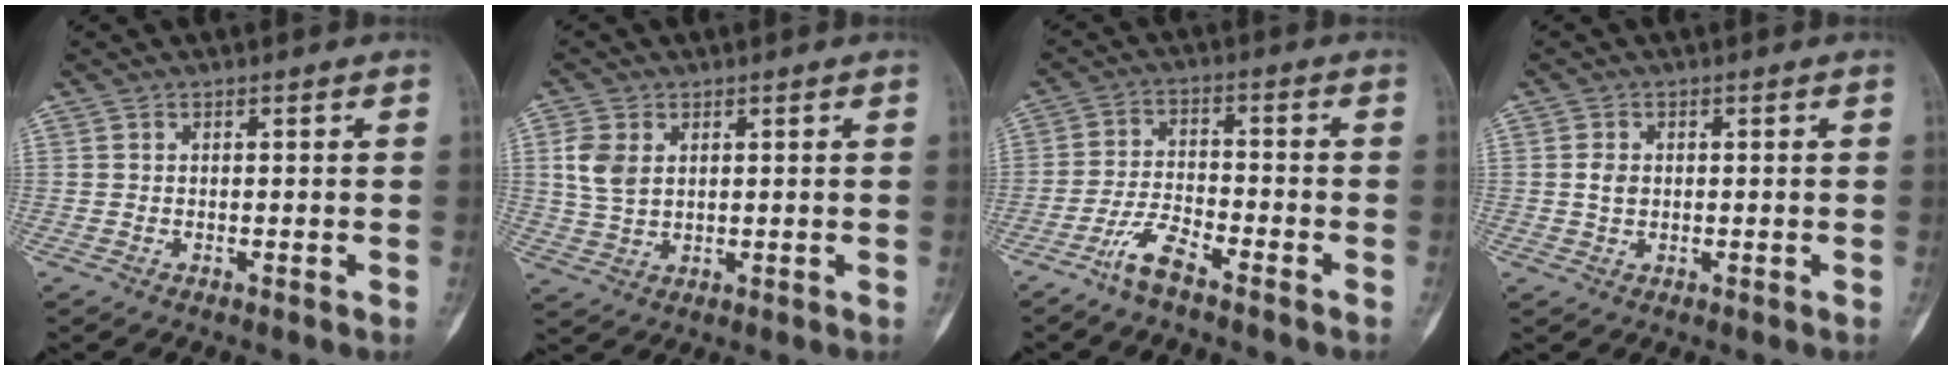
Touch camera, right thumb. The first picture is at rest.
{"total": 5.9, "force": [1.6, 4.0, 4.1], "torque": [-0.077, -0.002, 0.037]}
{"total": 6.1, "force": [-4.5, 1.6, 3.8], "torque": [-0.085, 0.025, -0.091]}
{"total": 2.3, "force": [0.2, 1.7, 1.6], "torque": [-0.020, 0.001, 0.004]}